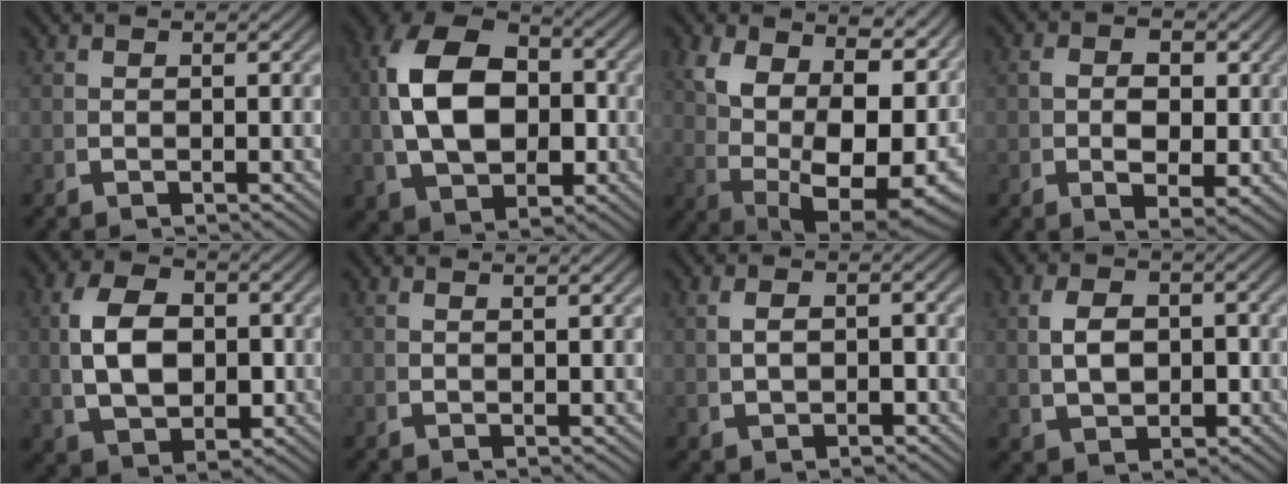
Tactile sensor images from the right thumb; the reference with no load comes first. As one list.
[{"total": 12.8, "force": [0.7, 8.5, 9.6], "torque": [-0.199, -0.029, 0.030]}, {"total": 15.9, "force": [1.1, 10.1, 12.2], "torque": [-0.240, -0.053, 0.048]}, {"total": 4.4, "force": [0.3, 3.1, 3.1], "torque": [-0.044, -0.016, 0.010]}, {"total": 9.0, "force": [0.5, 6.0, 6.7], "torque": [-0.133, -0.026, 0.025]}, {"total": 1.1, "force": [0.8, -0.4, 0.5], "torque": [-0.008, 0.004, 0.018]}, {"total": 2.4, "force": [0.1, 1.5, 1.8], "torque": [-0.024, 0.002, 0.009]}, {"total": 4.8, "force": [0.4, 3.2, 3.4], "torque": [-0.055, -0.011, 0.020]}]